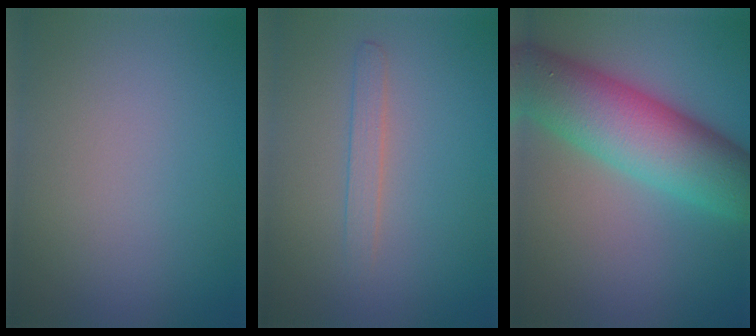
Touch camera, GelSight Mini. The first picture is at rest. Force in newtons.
{"total": 1.4, "press": 1.4, "slide": 0.0}
{"total": 10.6, "press": 10.5, "slide": 0.5}